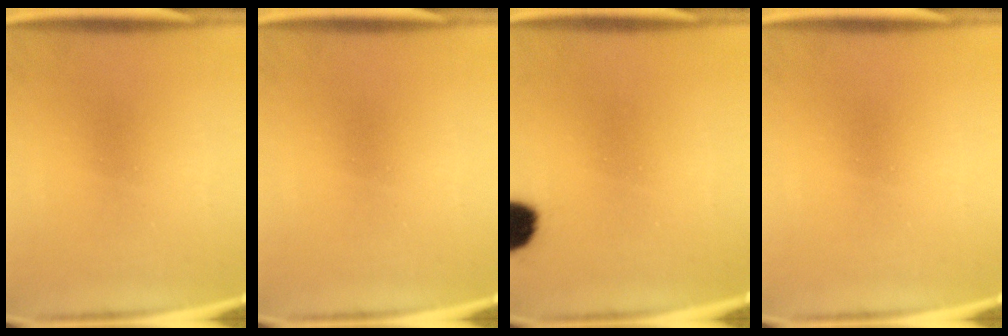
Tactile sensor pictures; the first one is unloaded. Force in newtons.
{"total": 0.0}
{"total": 7.6}
{"total": 0.0}